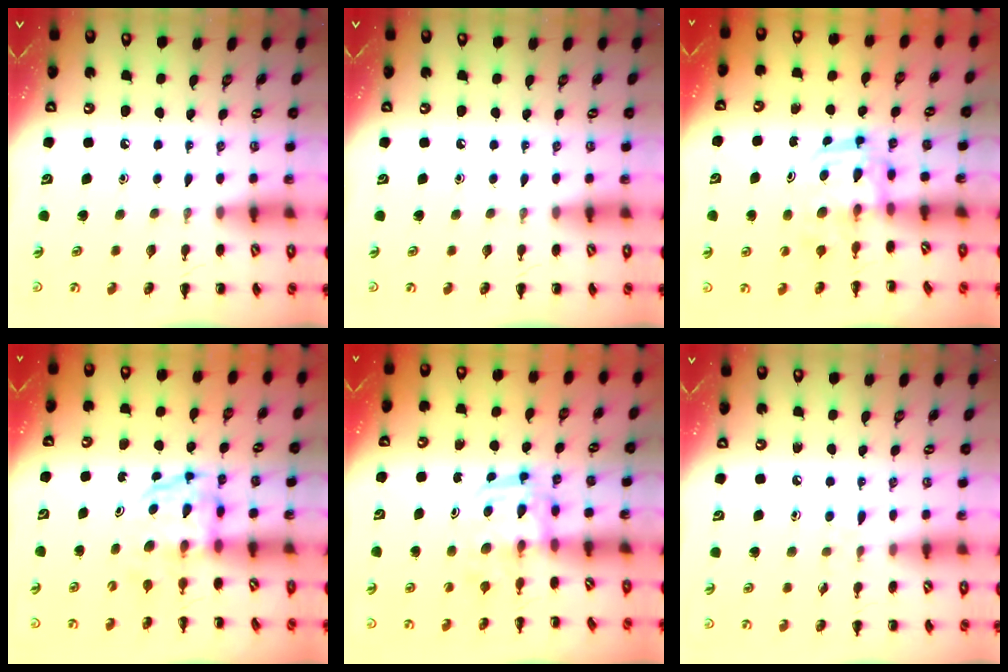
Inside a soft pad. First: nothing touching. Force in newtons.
{"total": 0.0}
{"total": 2.9, "press": 2.9, "slide": 0.3}
{"total": 3.9, "press": 3.8, "slide": 0.3}
{"total": 2.9, "press": 2.9, "slide": 0.3}
{"total": 4.7, "press": 4.2, "slide": 2.0}